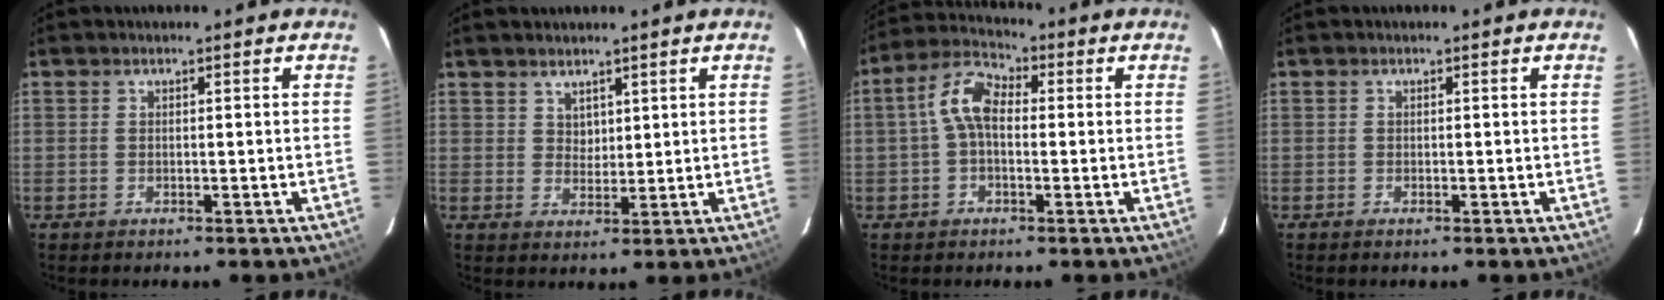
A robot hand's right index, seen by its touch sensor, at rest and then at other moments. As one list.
[{"total": 3.2, "force": [2.3, 2.2, 0.6], "torque": [0.001, 0.006, 0.041]}, {"total": 7.0, "force": [0.0, 4.0, 5.7], "torque": [-0.120, 0.027, -0.003]}, {"total": 0.0}]